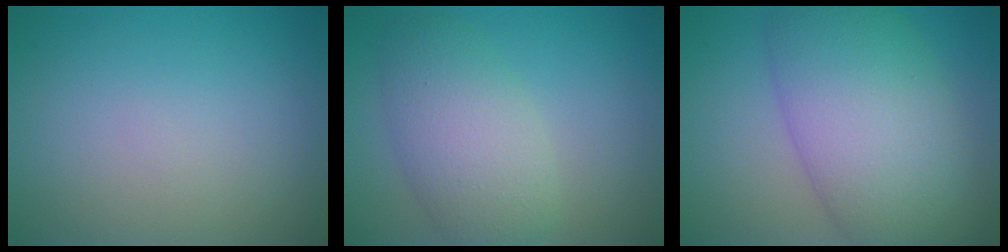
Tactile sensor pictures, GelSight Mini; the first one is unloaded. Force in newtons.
{"total": 5.3, "press": 5.3, "slide": 0.1}
{"total": 10.4, "press": 10.4, "slide": 0.4}